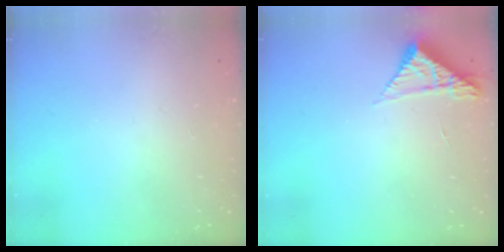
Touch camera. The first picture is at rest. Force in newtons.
{"total": 4.9, "press": 4.9, "slide": 0.4}